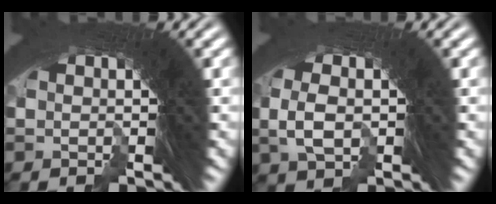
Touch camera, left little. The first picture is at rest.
{"total": 4.1, "force": [-1.0, 3.7, 1.5], "torque": [-0.033, 0.002, -0.022]}